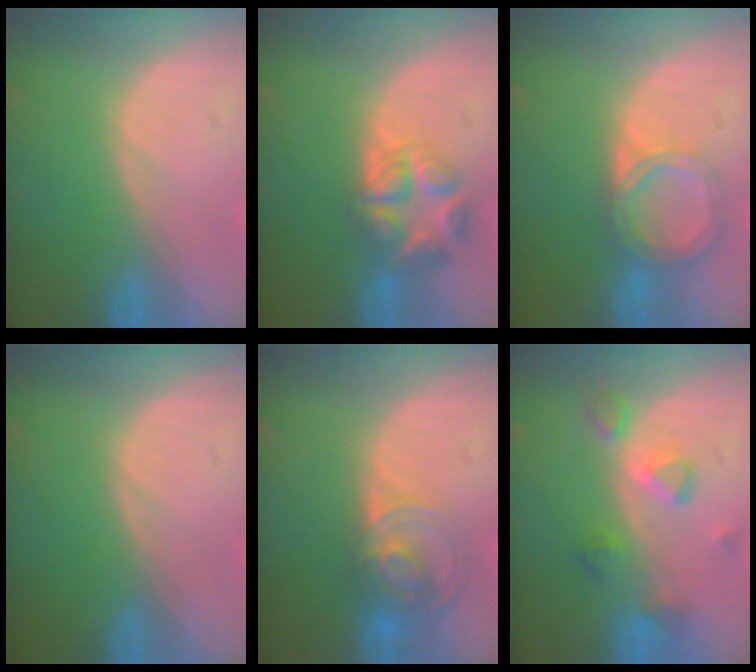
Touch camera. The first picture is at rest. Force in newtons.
{"total": 6.3, "press": 6.3, "slide": 0.2}
{"total": 6.1, "press": 5.4, "slide": 3.0}
{"total": 0.0}
{"total": 7.4, "press": 6.2, "slide": 4.2}
{"total": 5.1, "press": 5.1, "slide": 0.7}